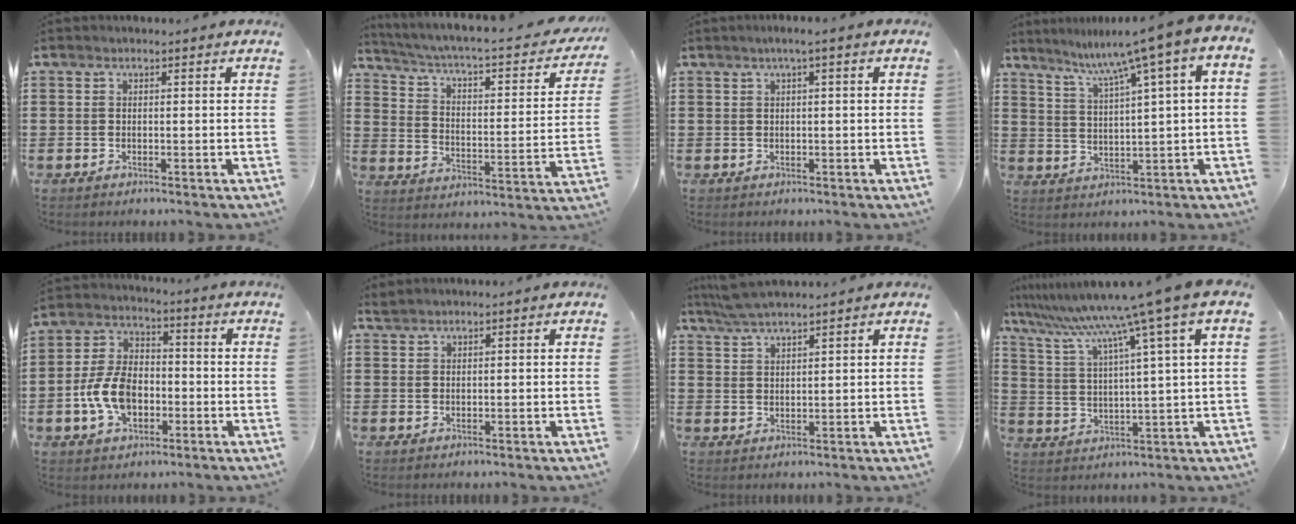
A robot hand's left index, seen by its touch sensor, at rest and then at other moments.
{"total": 3.8, "force": [2.7, 0.3, 2.7], "torque": [-0.067, -0.032, 0.033]}
{"total": 1.5, "force": [0.2, -0.1, 1.5], "torque": [-0.025, -0.002, 0.004]}
{"total": 6.3, "force": [3.9, -0.4, 5.0], "torque": [-0.112, -0.032, 0.057]}
{"total": 8.9, "force": [-2.5, 5.7, 6.4], "torque": [-0.159, 0.005, -0.053]}
{"total": 0.9, "force": [0.8, 0.0, 0.2], "torque": [-0.007, -0.001, 0.017]}
{"total": 3.7, "force": [3.4, 0.1, 1.5], "torque": [-0.039, -0.006, 0.063]}
{"total": 11.0, "force": [8.1, -1.7, 7.3], "torque": [-0.173, -0.048, 0.124]}